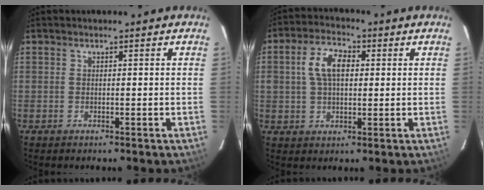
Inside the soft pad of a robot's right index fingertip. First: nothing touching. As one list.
[{"total": 7.6, "force": [1.5, 4.6, 5.9], "torque": [-0.113, 0.020, 0.028]}]